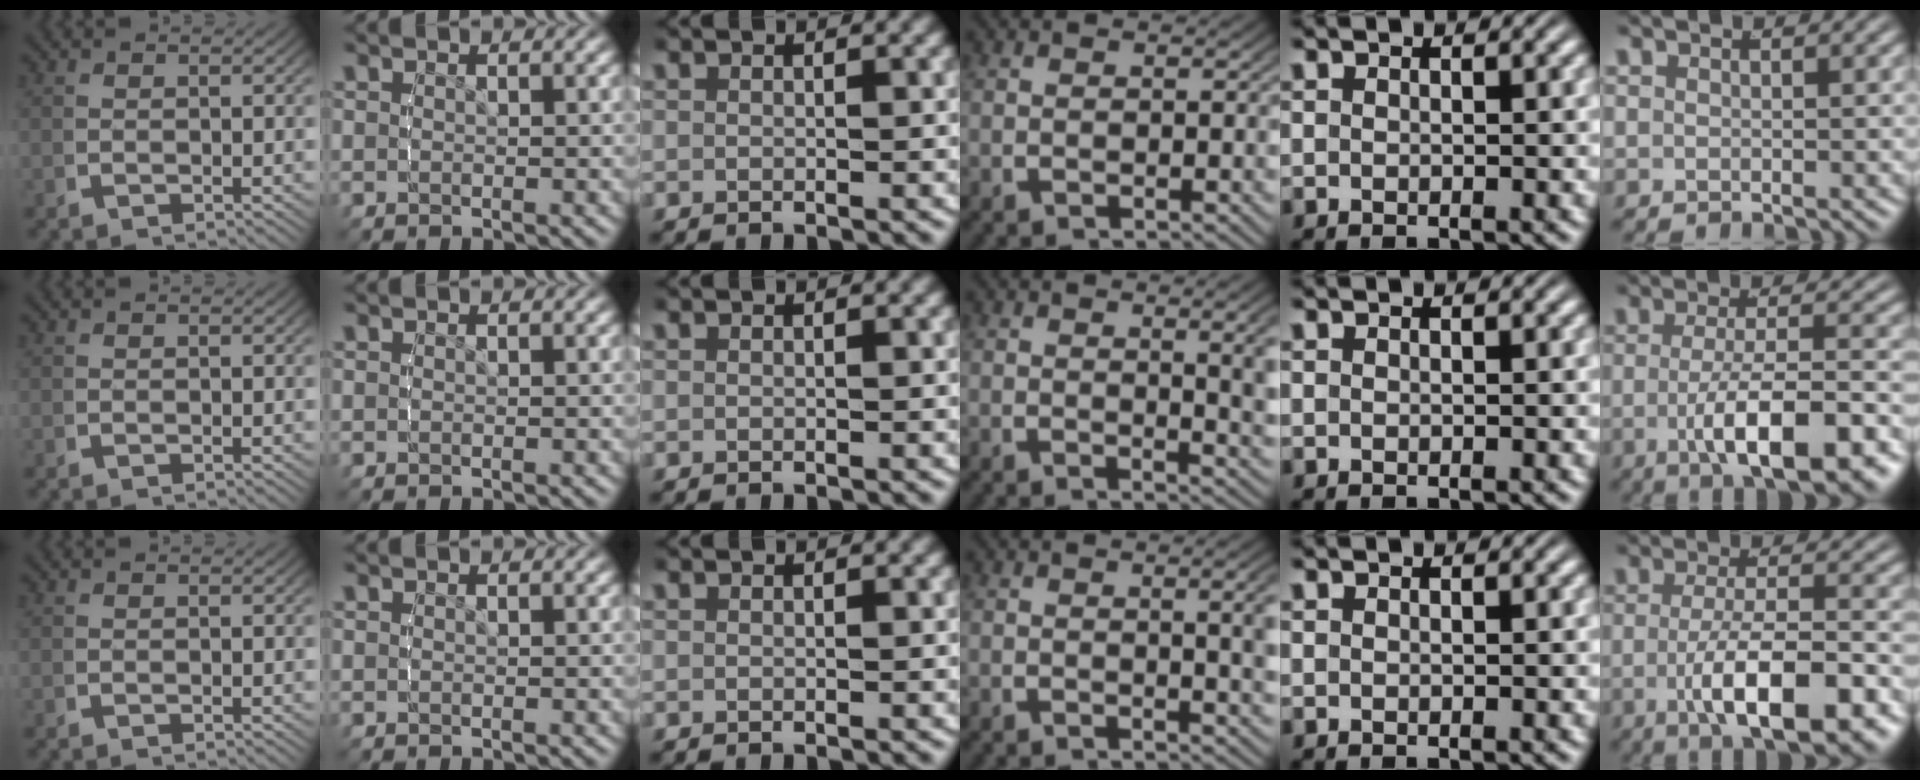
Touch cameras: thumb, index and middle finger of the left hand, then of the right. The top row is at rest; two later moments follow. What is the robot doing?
{"motion": "lift_and_place", "object": "bottle"}